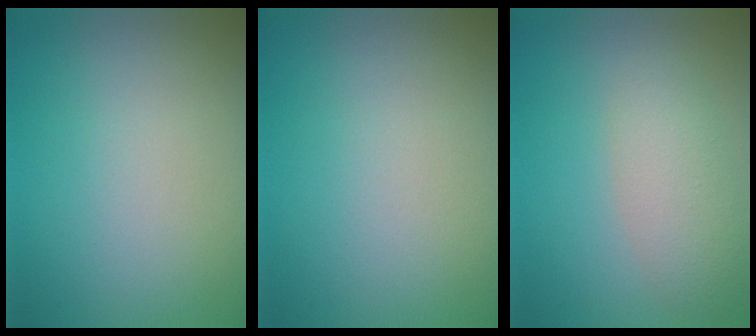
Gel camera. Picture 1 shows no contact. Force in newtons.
{"total": 0.0}
{"total": 3.2, "press": 3.2, "slide": 0.0}